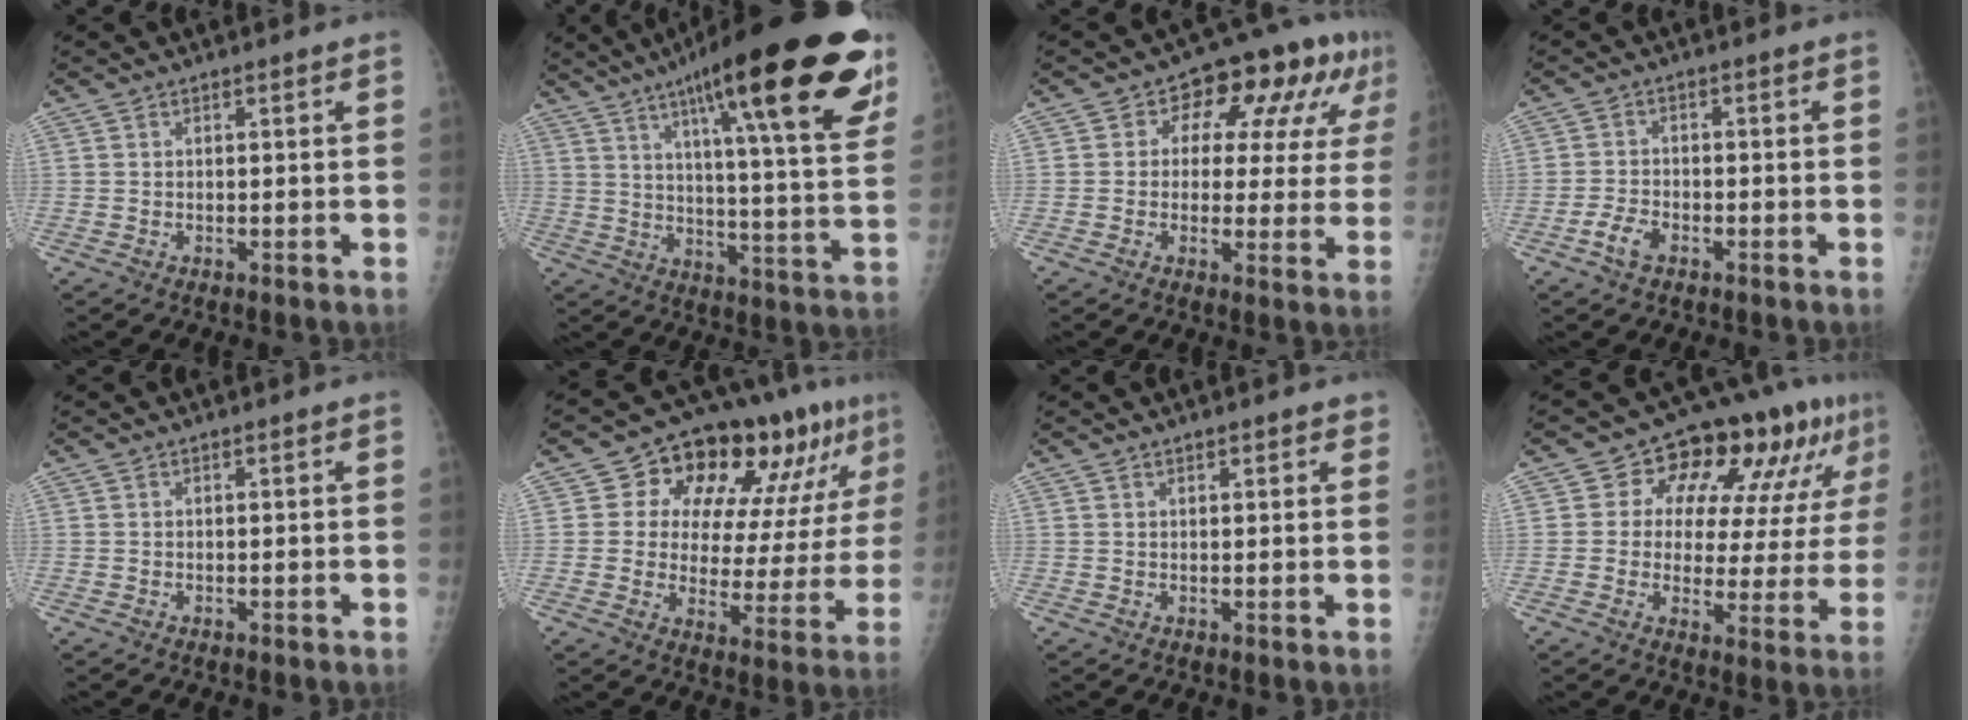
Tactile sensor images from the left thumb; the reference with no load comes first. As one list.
[{"total": 29.8, "force": [16.8, 5.9, 23.9], "torque": [-0.318, -0.036, 0.242]}, {"total": 13.3, "force": [4.9, 7.7, 9.7], "torque": [-0.078, 0.017, 0.058]}, {"total": 3.6, "force": [-2.1, 1.9, 2.1], "torque": [-0.043, 0.012, -0.041]}, {"total": 0.0}, {"total": 19.2, "force": [9.2, 9.5, 13.9], "torque": [-0.143, -0.010, 0.134]}, {"total": 2.2, "force": [1.7, 0.9, 1.1], "torque": [0.001, -0.004, 0.017]}, {"total": 16.9, "force": [7.5, 8.6, 12.4], "torque": [-0.122, -0.003, 0.102]}]